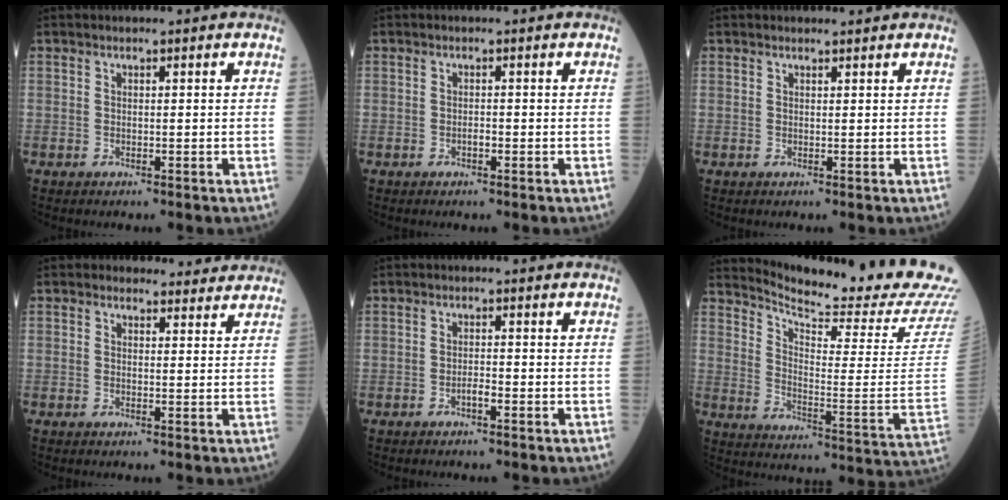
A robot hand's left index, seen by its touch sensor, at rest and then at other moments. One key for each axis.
{"total": 1.4, "fx": -1.3, "fy": 0.1, "fz": 0.2, "tx": -0.005, "ty": -0.005, "tz": -0.022}
{"total": 0.0}
{"total": 3.3, "fx": 2.9, "fy": 1.6, "fz": -0.3, "tx": 0.013, "ty": -0.001, "tz": 0.022}
{"total": 1.9, "fx": -1.7, "fy": 0.1, "fz": 0.7, "tx": -0.012, "ty": -0.004, "tz": -0.029}
{"total": 19.8, "fx": 19.0, "fy": -0.1, "fz": 5.6, "tx": -0.109, "ty": -0.121, "tz": 0.241}